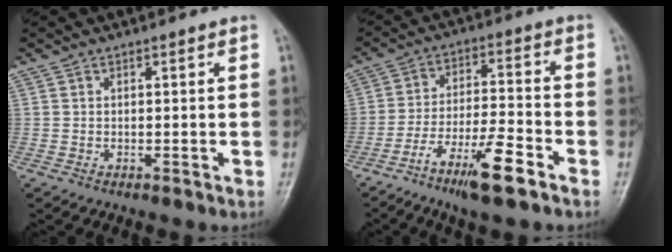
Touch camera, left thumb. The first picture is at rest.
{"total": 10.6, "force": [-6.8, 2.0, 7.9], "torque": [-0.154, 0.034, -0.123]}